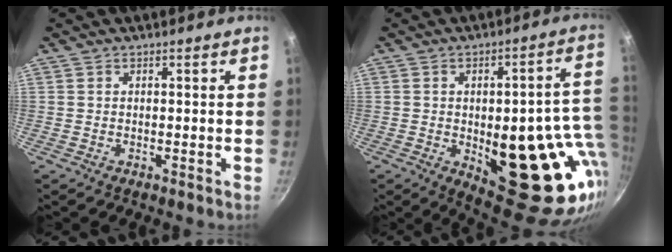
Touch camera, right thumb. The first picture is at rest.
{"total": 25.4, "force": [-3.1, 10.8, 22.8], "torque": [-0.231, -0.012, -0.021]}